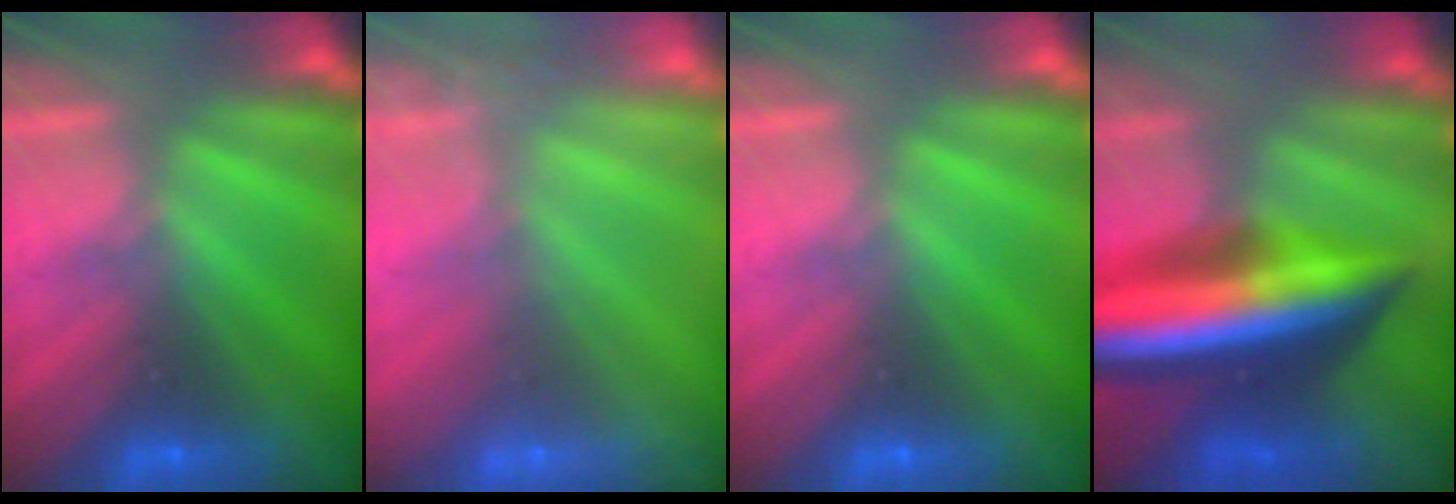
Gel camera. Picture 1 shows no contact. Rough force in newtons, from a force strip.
{"total": 2.4}
{"total": 0.0}
{"total": 9.0}